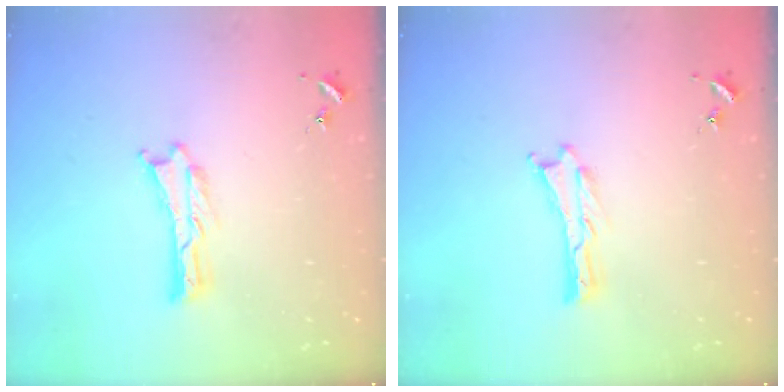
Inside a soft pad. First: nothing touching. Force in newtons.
{"total": 0.0}